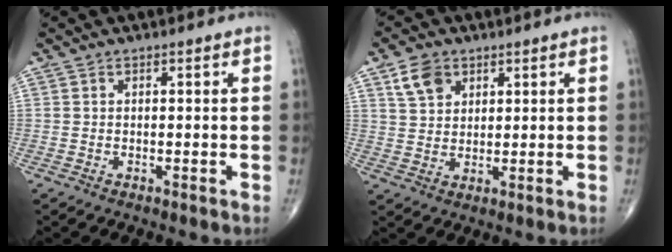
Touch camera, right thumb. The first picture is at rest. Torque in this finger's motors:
{"motor_torque": [-0.31, 0.51, -0.06, 0.21, 0.03]}